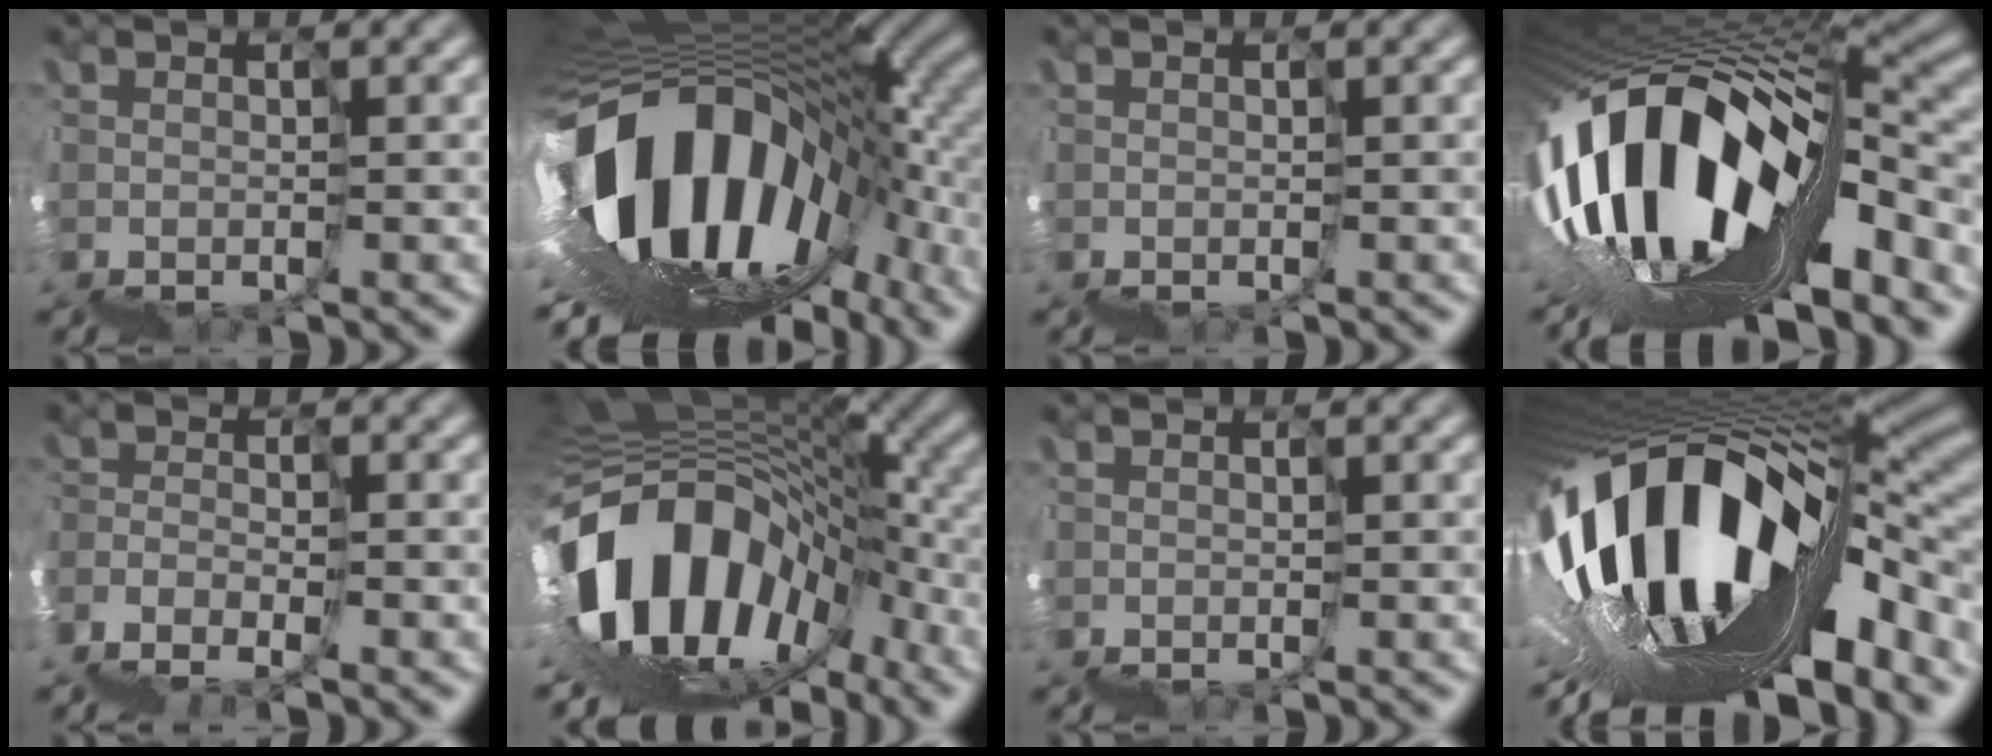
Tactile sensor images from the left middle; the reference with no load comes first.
{"total": 13.2, "force": [-0.9, 7.6, 10.8], "torque": [-0.165, 0.026, -0.017]}
{"total": 0.0}
{"total": 14.4, "force": [-0.7, 6.0, 13.1], "torque": [-0.214, 0.022, 0.002]}
{"total": 1.2, "force": [-0.8, 0.5, 0.6], "torque": [-0.009, 0.013, -0.021]}
{"total": 12.2, "force": [-1.6, 8.0, 9.0], "torque": [-0.160, 0.031, -0.030]}
{"total": 0.0}
{"total": 15.5, "force": [0.3, 5.7, 14.4], "torque": [-0.238, 0.012, 0.013]}